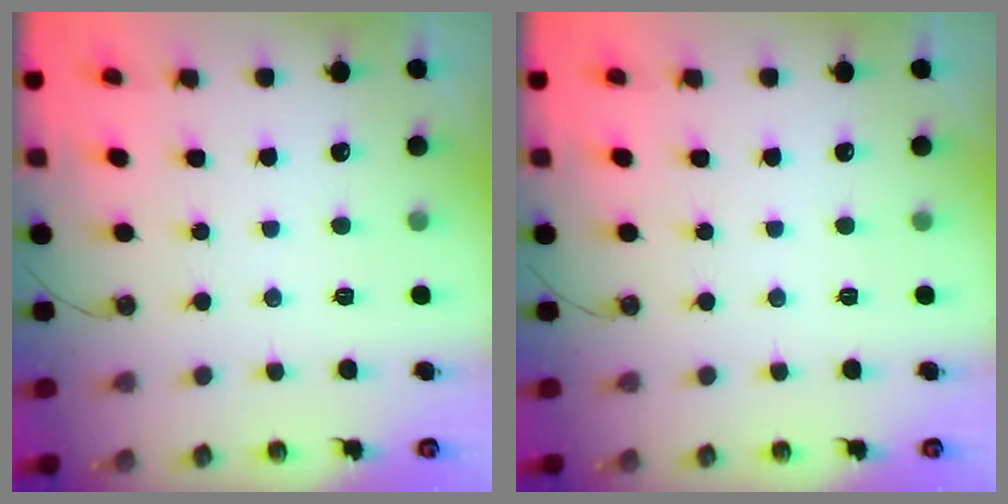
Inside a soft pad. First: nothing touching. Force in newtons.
{"total": 0.0}